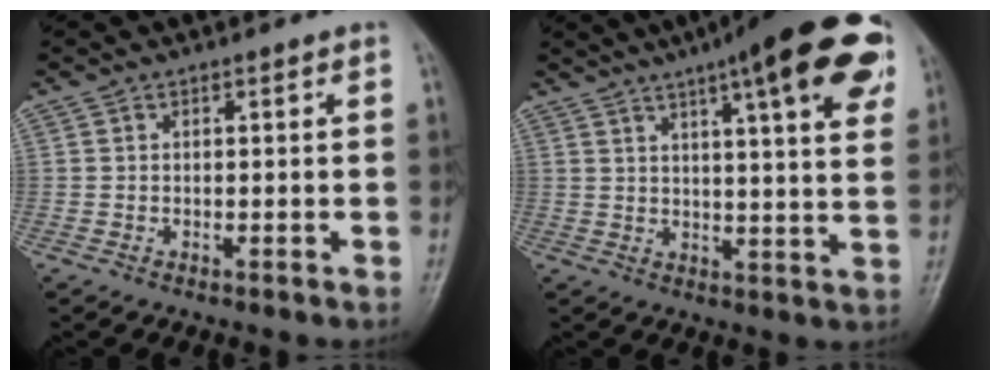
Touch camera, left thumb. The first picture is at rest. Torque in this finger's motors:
{"motor_torque": [0.83, 0.74, 1.92, -0.85, 0.12]}